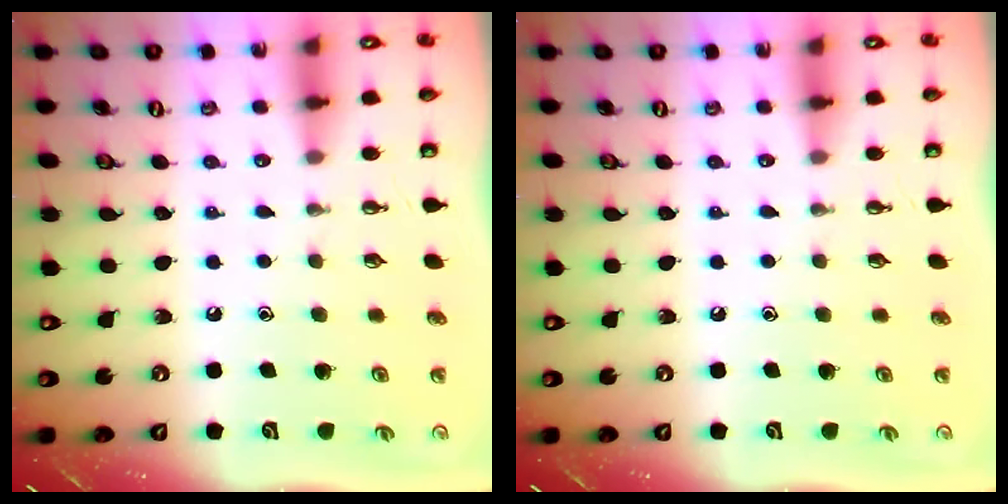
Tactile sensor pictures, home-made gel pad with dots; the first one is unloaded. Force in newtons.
{"total": 0.0}